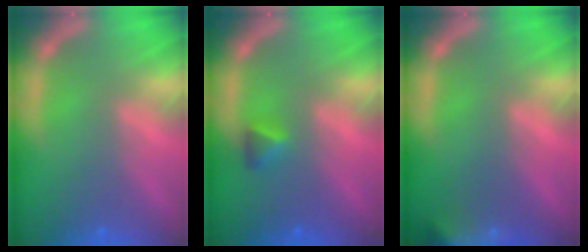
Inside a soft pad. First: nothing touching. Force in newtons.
{"total": 1.4}
{"total": 7.4}